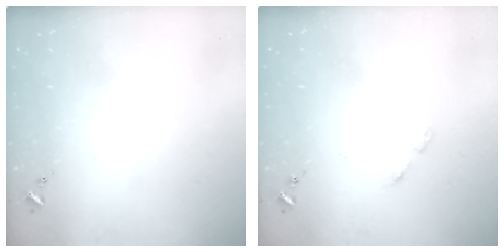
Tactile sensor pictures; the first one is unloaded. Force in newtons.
{"total": 2.5, "press": 2.4, "slide": 0.4}